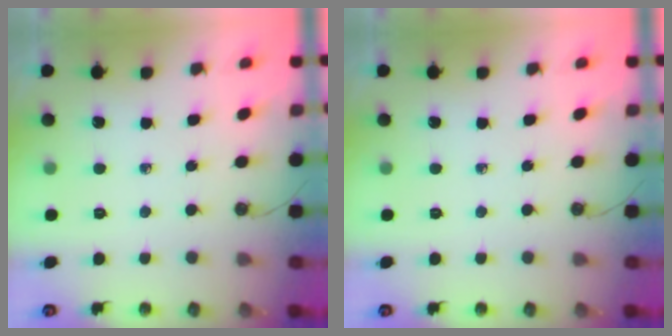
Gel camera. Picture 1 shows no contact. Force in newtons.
{"total": 0.0}